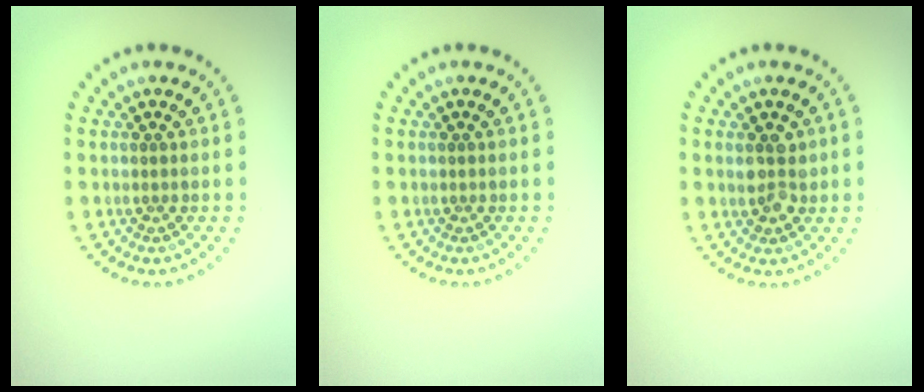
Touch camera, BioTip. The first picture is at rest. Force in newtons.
{"total": 0.0}
{"total": 2.5, "press": 2.5, "slide": 0.6}